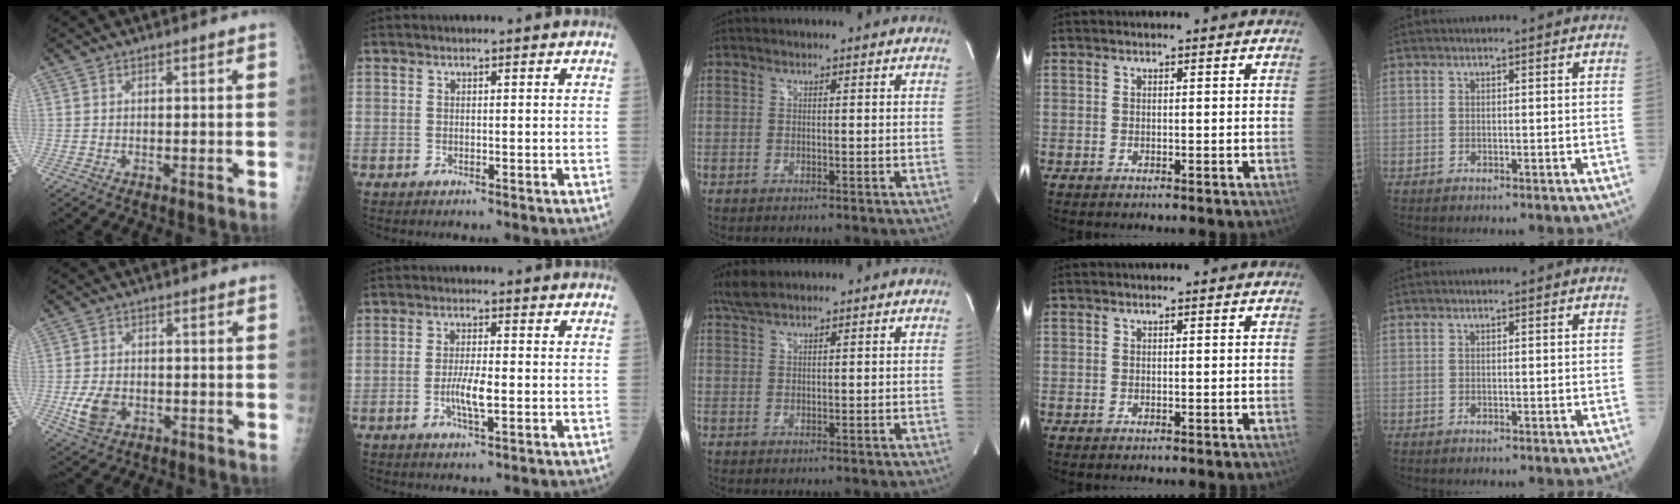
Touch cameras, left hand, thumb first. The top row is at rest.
{"thumb": {"total": 5.7, "force": [-1.6, 4.0, 3.7], "torque": [-0.069, -0.002, -0.024]}, "index": {"total": 4.0, "force": [-0.8, 0.5, 3.9], "torque": [-0.079, -0.005, -0.015]}, "middle": {"total": 3.2, "force": [2.7, 0.5, 1.6], "torque": [-0.044, 0.014, 0.058]}}